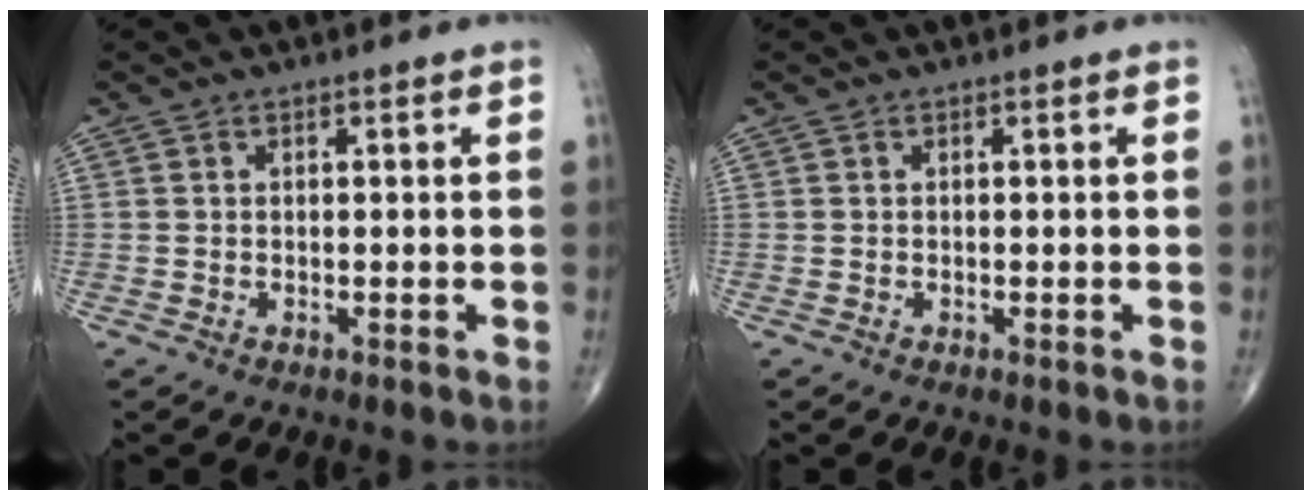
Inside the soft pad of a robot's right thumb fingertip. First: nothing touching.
{"total": 0.0}